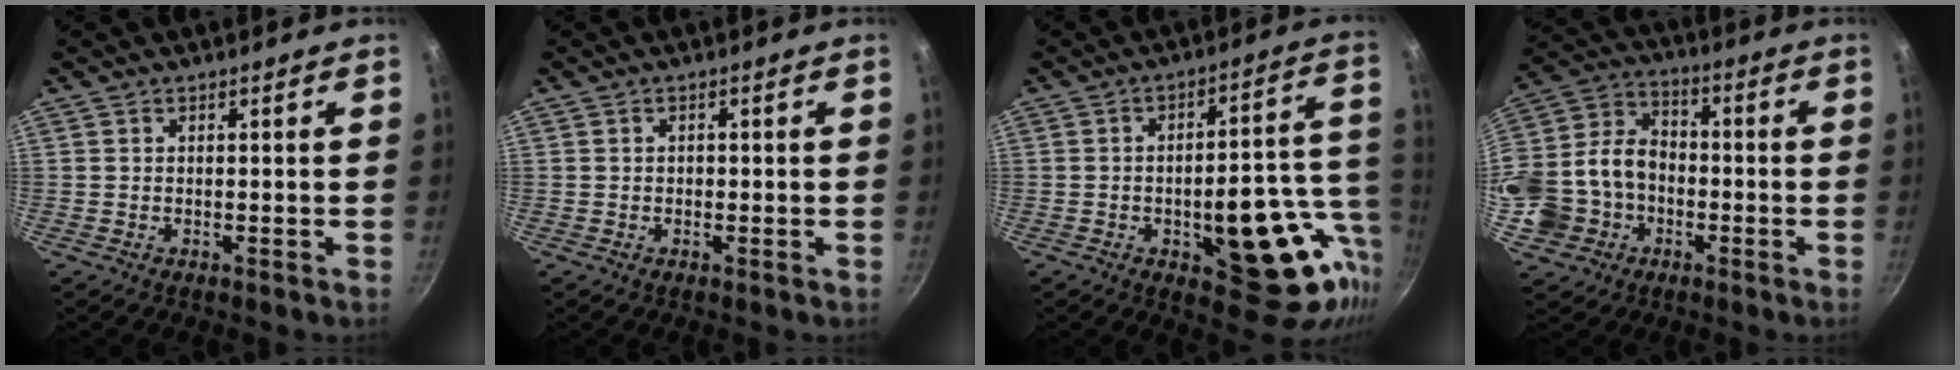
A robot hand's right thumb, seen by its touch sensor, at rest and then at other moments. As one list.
[{"total": 0.9, "force": [0.0, 0.7, 0.5], "torque": [-0.006, 0.004, 0.000]}, {"total": 19.9, "force": [-4.7, 8.8, 17.3], "torque": [-0.165, 0.021, -0.058]}, {"total": 19.9, "force": [-4.4, 16.4, 10.4], "torque": [-0.230, 0.062, -0.075]}]